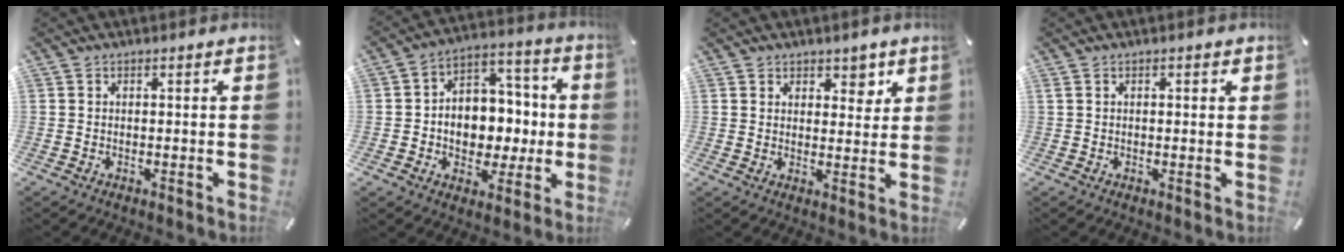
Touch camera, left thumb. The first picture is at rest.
{"total": 10.2, "force": [-1.6, 9.1, 4.5], "torque": [-0.059, 0.011, -0.020]}
{"total": 4.3, "force": [2.9, 3.1, 1.0], "torque": [0.007, -0.019, 0.042]}
{"total": 1.0, "force": [0.3, 0.6, 0.6], "torque": [-0.013, 0.004, 0.005]}